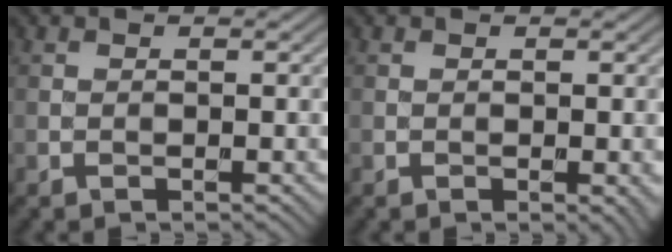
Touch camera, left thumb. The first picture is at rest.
{"total": 0.7, "force": [-0.1, 0.2, 0.7], "torque": [-0.007, -0.004, -0.002]}